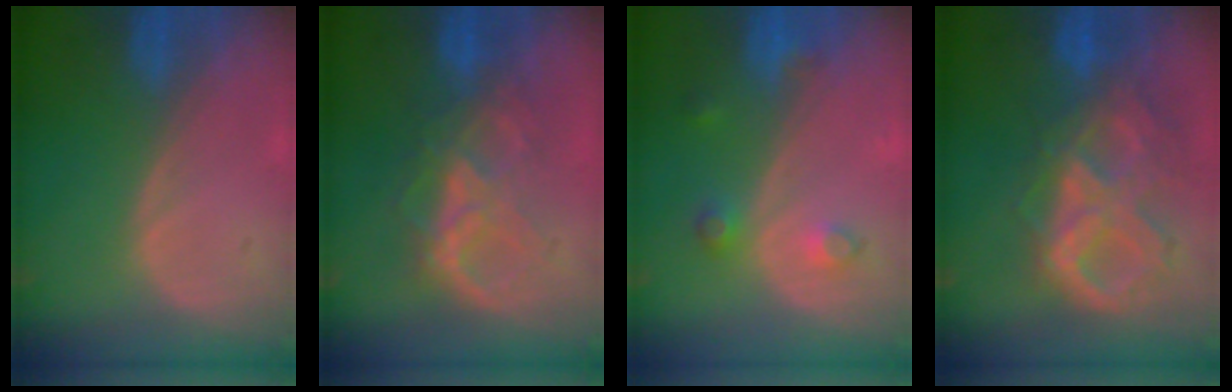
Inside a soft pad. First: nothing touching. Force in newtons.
{"total": 6.5, "press": 6.5, "slide": 0.7}
{"total": 3.5, "press": 3.2, "slide": 1.3}
{"total": 10.6, "press": 9.0, "slide": 5.7}